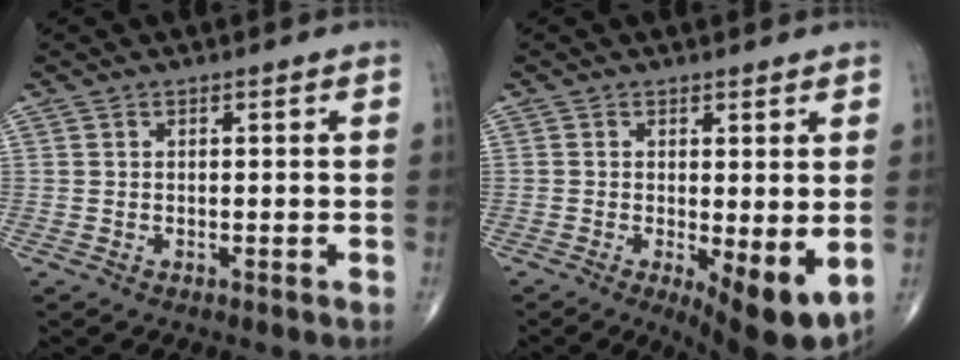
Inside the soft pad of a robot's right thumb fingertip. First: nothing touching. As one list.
[{"total": 8.6, "force": [-1.6, 2.9, 8.0], "torque": [-0.115, -0.023, -0.019]}]